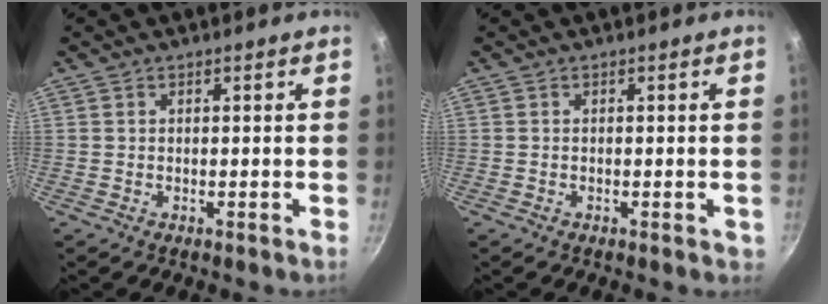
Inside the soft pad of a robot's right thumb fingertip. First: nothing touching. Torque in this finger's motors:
{"motor_torque": [0.51, 0.87, 0.00, -0.09, 0.06]}